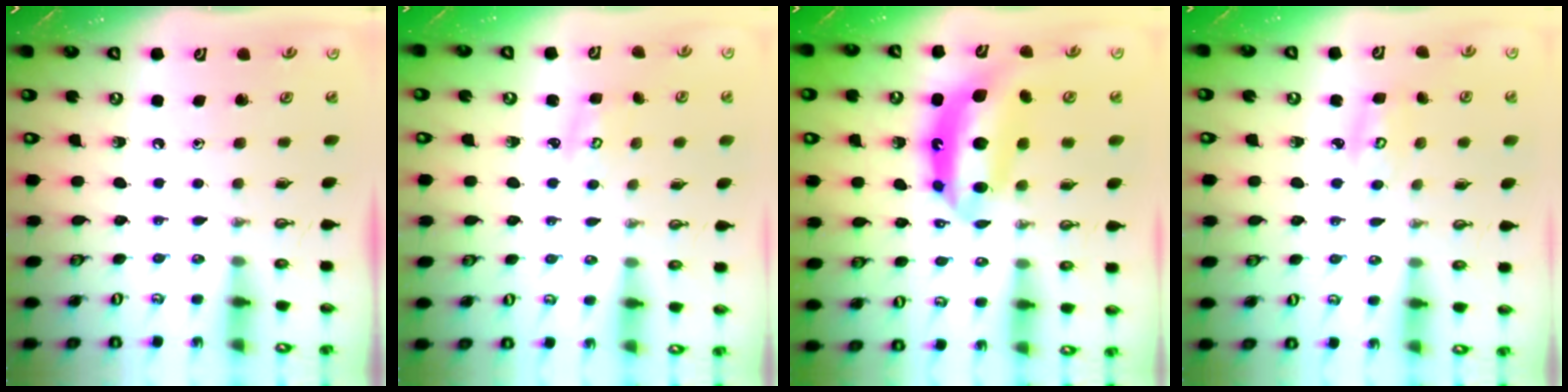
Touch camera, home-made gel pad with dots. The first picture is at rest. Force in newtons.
{"total": 2.7, "press": 2.7, "slide": 0.3}
{"total": 13.1, "press": 13.0, "slide": 1.5}
{"total": 4.0, "press": 4.0, "slide": 0.3}